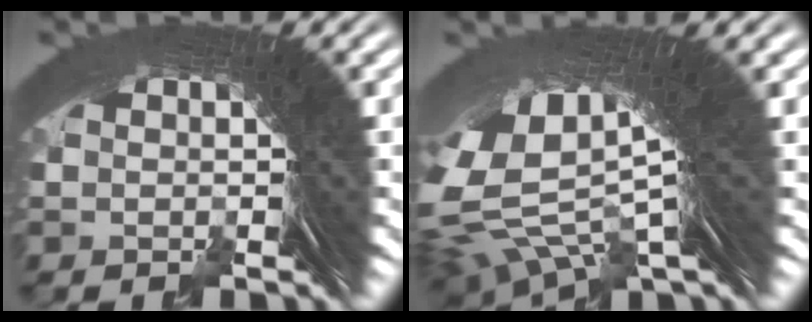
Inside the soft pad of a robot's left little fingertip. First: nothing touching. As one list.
[{"total": 14.9, "force": [4.2, 9.1, 11.0], "torque": [-0.232, -0.016, 0.074]}]